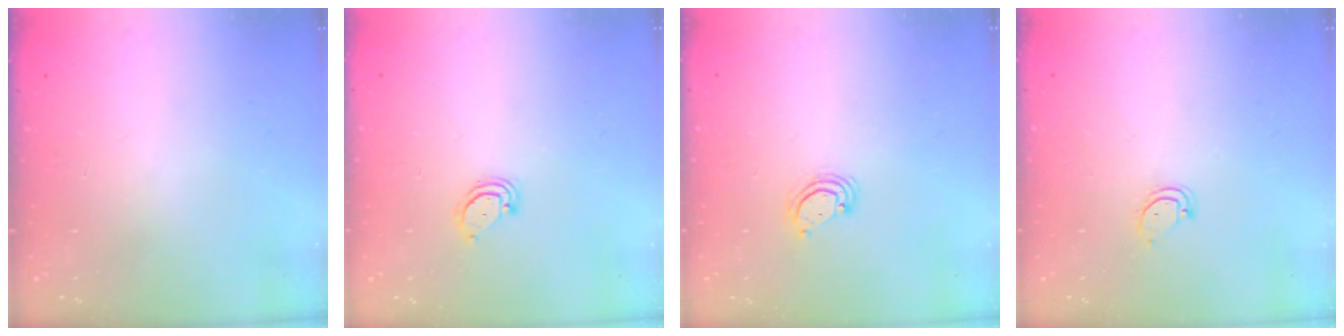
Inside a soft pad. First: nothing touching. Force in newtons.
{"total": 3.0, "press": 3.0, "slide": 0.2}
{"total": 4.2, "press": 4.2, "slide": 0.4}
{"total": 3.5, "press": 3.5, "slide": 0.4}